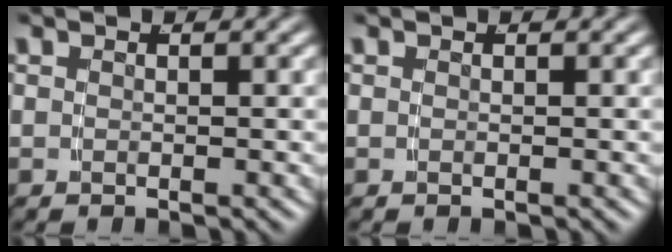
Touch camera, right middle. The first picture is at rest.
{"total": 0.0}